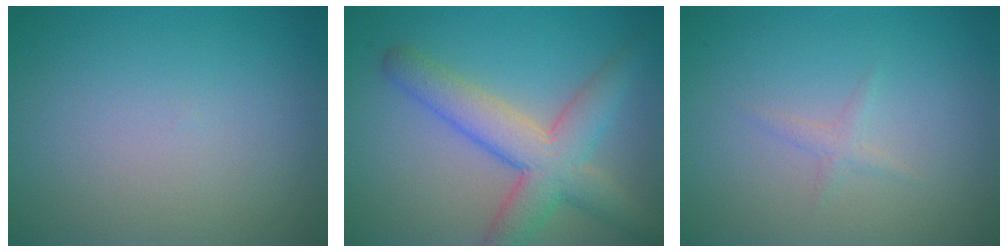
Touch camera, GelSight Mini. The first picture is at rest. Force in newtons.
{"total": 6.4, "press": 6.4, "slide": 0.5}
{"total": 0.9, "press": 0.9, "slide": 0.1}